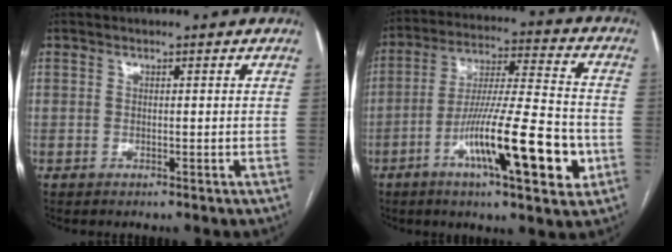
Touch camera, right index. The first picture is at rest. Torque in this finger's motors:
{"motor_torque": [1.18, -0.87, 1.05, 0.21]}